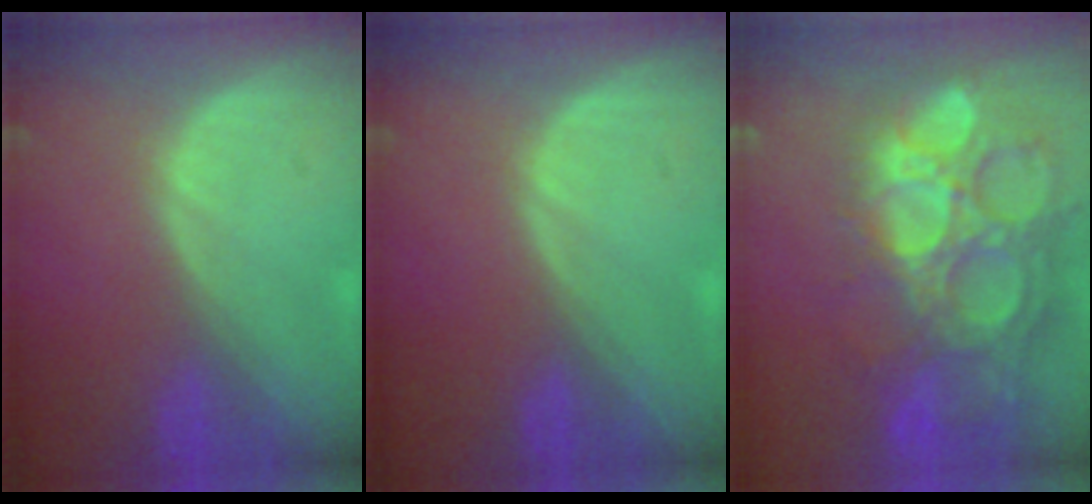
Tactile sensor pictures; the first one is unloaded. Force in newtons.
{"total": 0.0}
{"total": 15.7, "press": 13.0, "slide": 8.8}